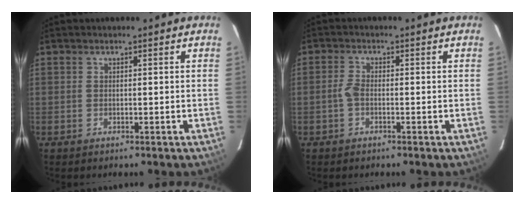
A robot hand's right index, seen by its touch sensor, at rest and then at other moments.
{"total": 2.1, "force": [-0.6, 1.1, 1.6], "torque": [-0.039, 0.005, -0.014]}